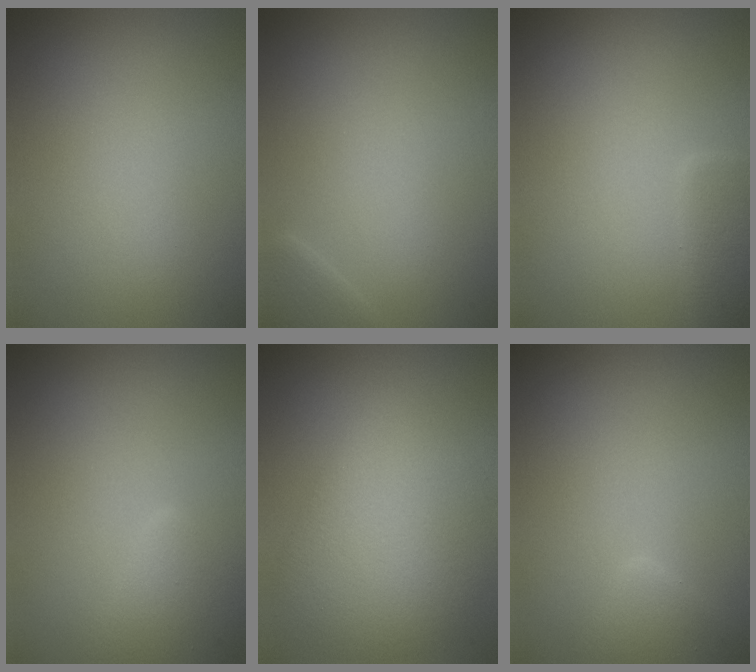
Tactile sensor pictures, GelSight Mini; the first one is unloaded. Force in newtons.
{"total": 1.7, "press": 1.7, "slide": 0.1}
{"total": 2.7, "press": 2.7, "slide": 0.1}
{"total": 2.8, "press": 2.8, "slide": 0.1}
{"total": 5.7, "press": 5.7, "slide": 0.2}
{"total": 2.5, "press": 2.5, "slide": 0.2}